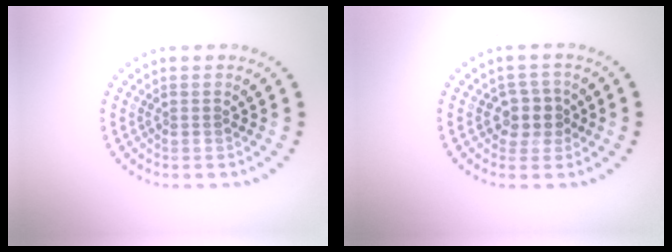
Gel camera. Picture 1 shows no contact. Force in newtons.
{"total": 2.5, "press": 2.2, "slide": 1.2}